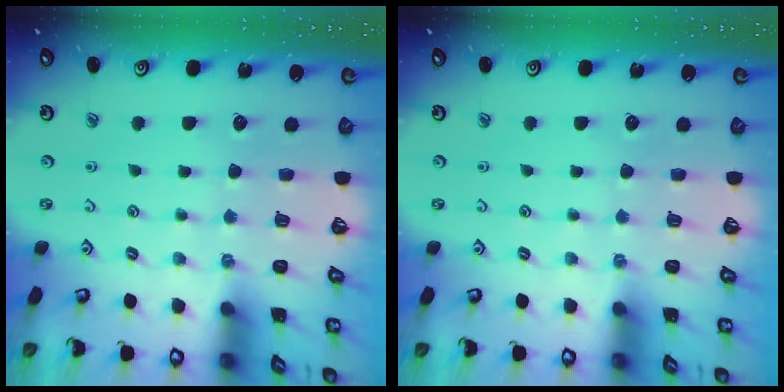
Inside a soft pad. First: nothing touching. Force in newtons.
{"total": 0.0}